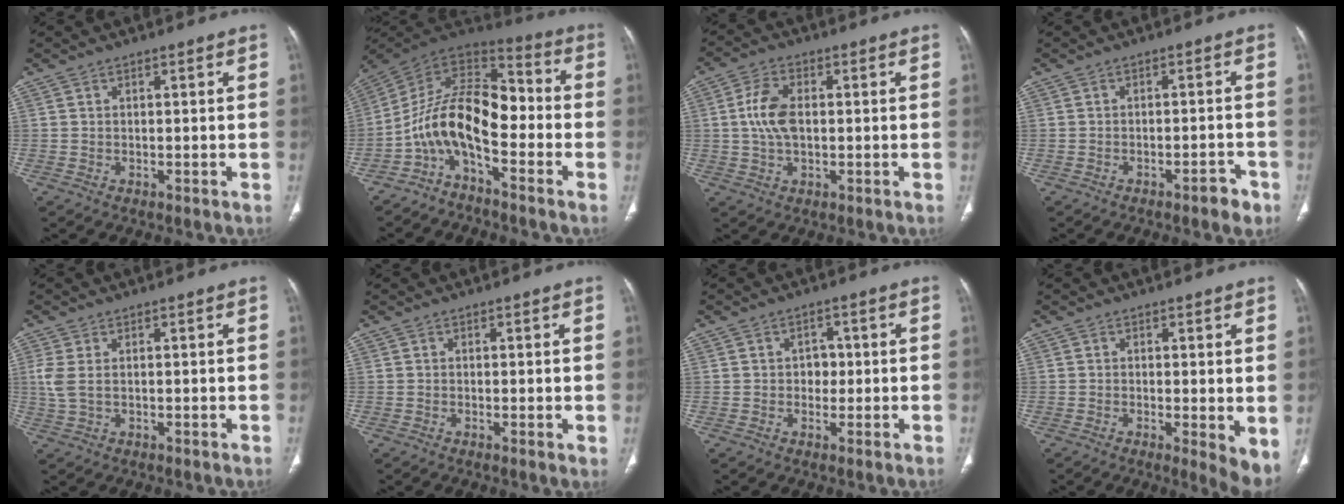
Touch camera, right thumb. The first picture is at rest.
{"total": 13.7, "force": [-4.9, 6.7, 10.9], "torque": [-0.173, 0.094, -0.097]}
{"total": 7.2, "force": [0.4, 4.2, 5.8], "torque": [-0.118, 0.008, 0.005]}
{"total": 3.3, "force": [-2.3, 1.1, 2.1], "torque": [-0.017, 0.020, -0.030]}
{"total": 3.3, "force": [0.4, 1.6, 2.8], "torque": [-0.081, 0.003, 0.014]}
{"total": 1.2, "force": [0.0, 0.2, 1.1], "torque": [-0.018, -0.006, -0.003]}
{"total": 2.7, "force": [-0.1, 2.2, 1.4], "torque": [0.004, 0.007, -0.006]}
{"total": 5.2, "force": [-0.5, 1.4, 5.0], "torque": [-0.066, -0.016, -0.010]}